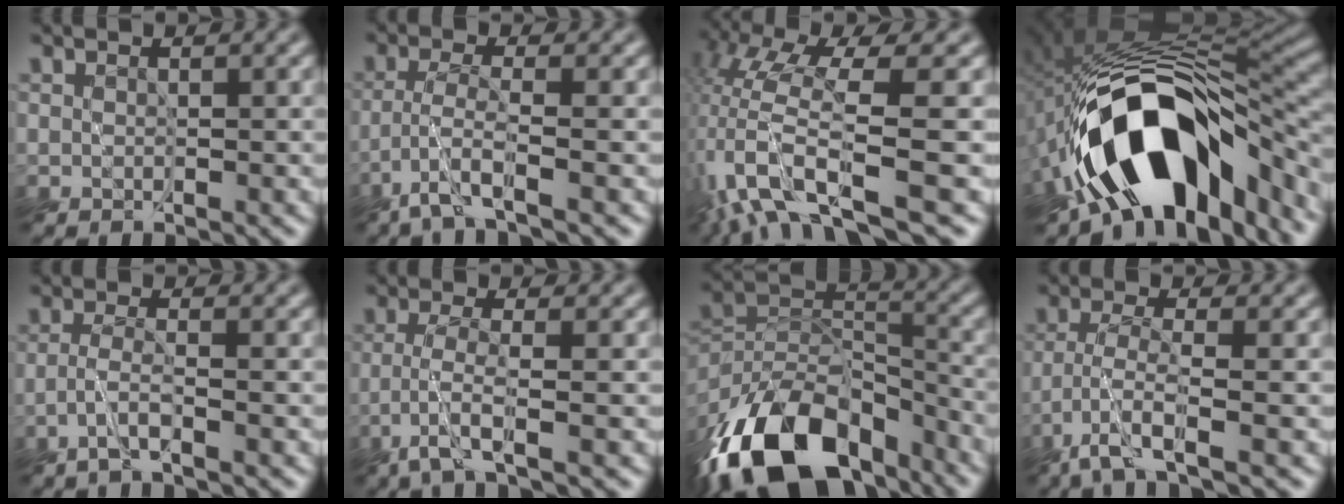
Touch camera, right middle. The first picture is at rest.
{"total": 3.4, "force": [-2.4, -0.1, 2.3], "torque": [-0.047, -0.002, -0.058]}
{"total": 10.7, "force": [-4.2, 2.9, 9.4], "torque": [-0.210, 0.004, -0.070]}
{"total": 16.1, "force": [-7.6, 7.7, 12.0], "torque": [-0.183, 0.007, -0.127]}
{"total": 1.7, "force": [-1.1, -0.2, 1.2], "torque": [-0.029, 0.003, -0.030]}
{"total": 2.7, "force": [-1.6, -0.2, 2.2], "torque": [-0.045, 0.000, -0.041]}
{"total": 15.5, "force": [-10.7, 8.2, 7.7], "torque": [-0.173, 0.009, -0.193]}
{"total": 3.9, "force": [-3.0, 0.0, 2.6], "torque": [-0.052, -0.004, -0.066]}